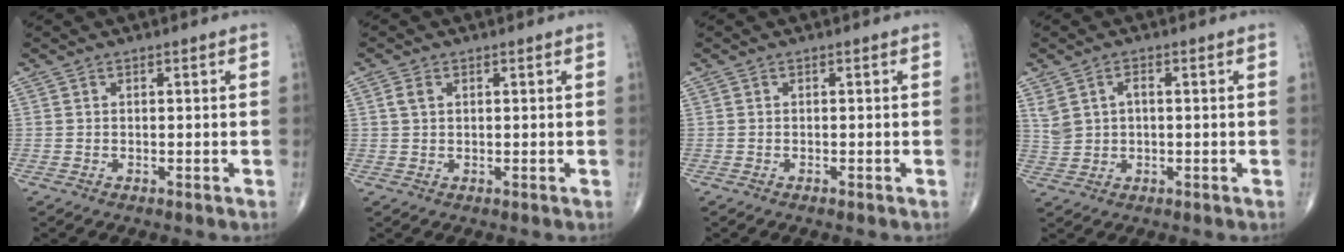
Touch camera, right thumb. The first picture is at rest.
{"total": 1.7, "force": [0.5, 1.2, 1.2], "torque": [-0.026, 0.006, 0.011]}
{"total": 0.5, "force": [-0.4, 0.1, 0.3], "torque": [-0.008, 0.000, -0.006]}
{"total": 4.2, "force": [1.0, 2.8, 3.0], "torque": [-0.055, 0.005, 0.025]}